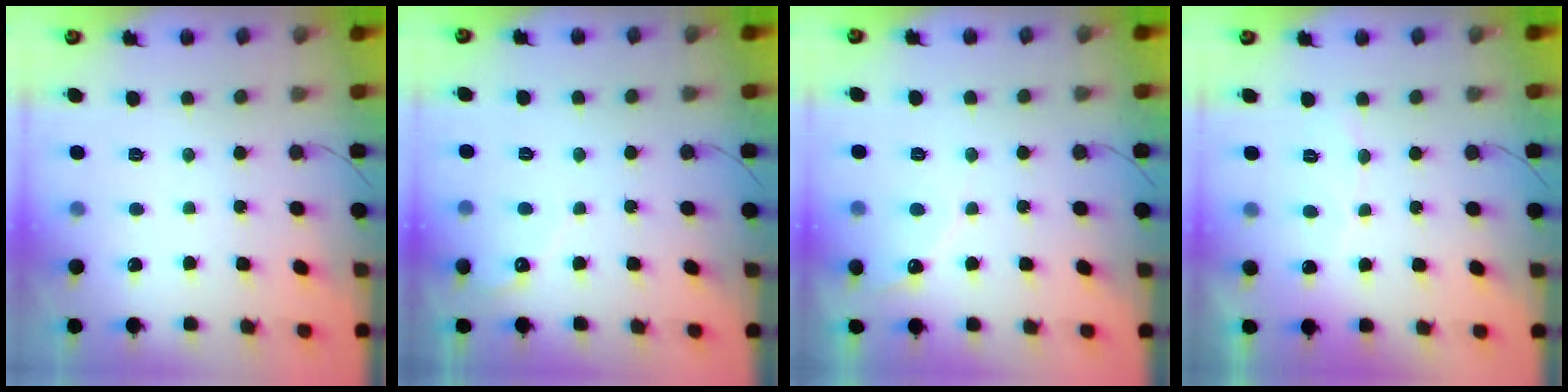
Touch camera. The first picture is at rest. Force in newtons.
{"total": 2.8, "press": 2.8, "slide": 0.2}
{"total": 5.2, "press": 5.2, "slide": 0.5}
{"total": 5.4, "press": 5.4, "slide": 0.4}